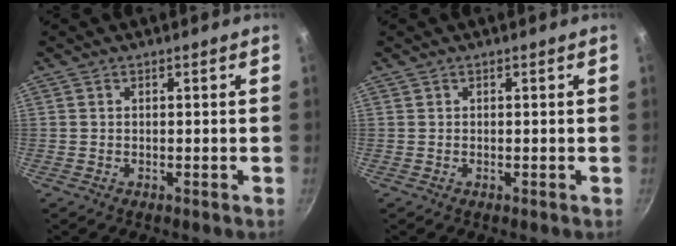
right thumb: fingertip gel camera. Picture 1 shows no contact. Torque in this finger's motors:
{"motor_torque": [-0.57, 0.16, -0.11, 0.31, 0.01]}